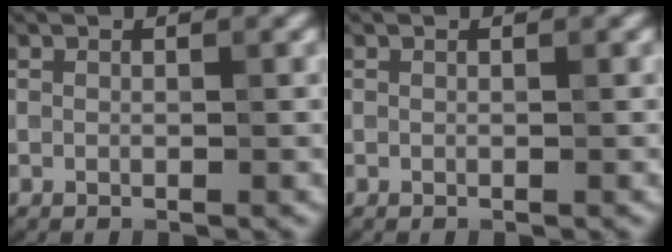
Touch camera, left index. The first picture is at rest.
{"total": 0.0}